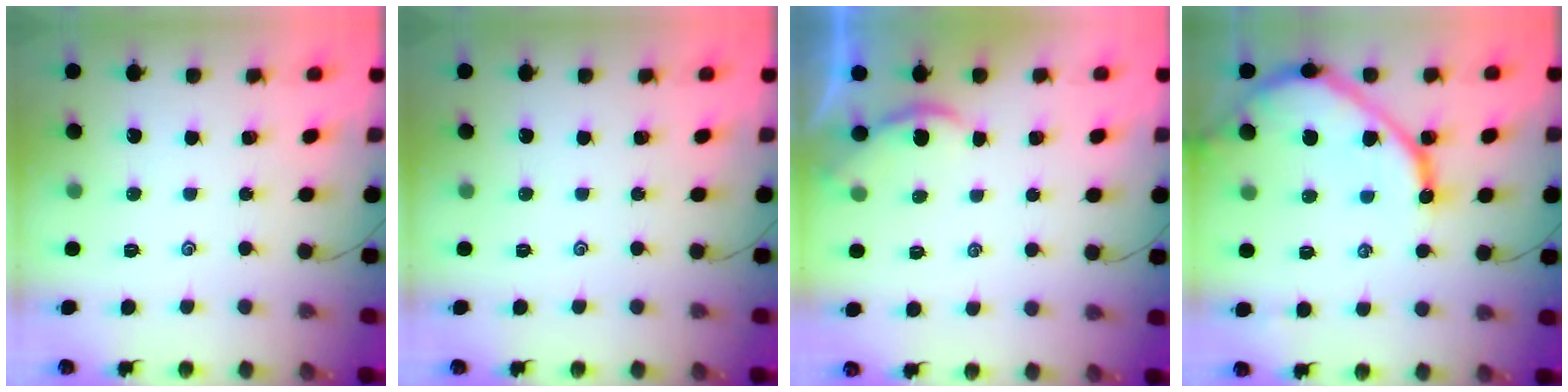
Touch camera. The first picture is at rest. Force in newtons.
{"total": 0.0}
{"total": 1.2, "press": 1.1, "slide": 0.1}
{"total": 14.0, "press": 13.9, "slide": 1.2}